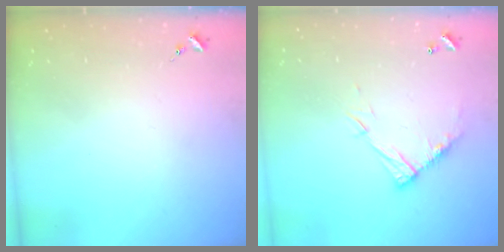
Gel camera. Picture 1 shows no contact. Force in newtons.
{"total": 11.4, "press": 11.4, "slide": 0.7}